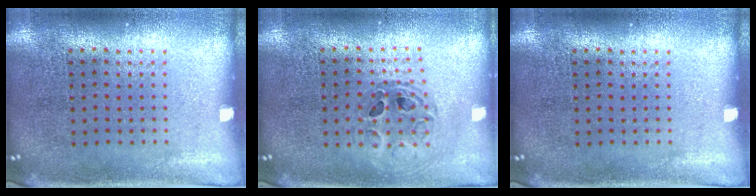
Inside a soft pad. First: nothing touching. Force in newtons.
{"total": 0.7, "press": 0.7, "slide": 0.1}
{"total": 0.0}